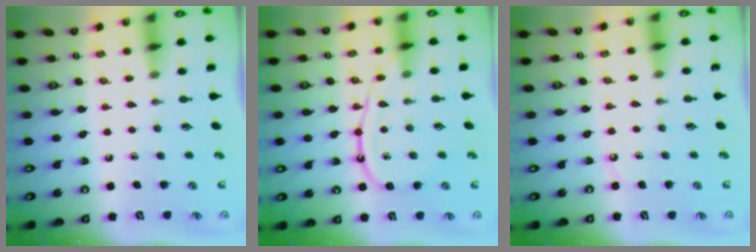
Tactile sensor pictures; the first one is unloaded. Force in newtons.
{"total": 11.1, "press": 11.1, "slide": 1.2}
{"total": 2.4, "press": 2.4, "slide": 0.3}